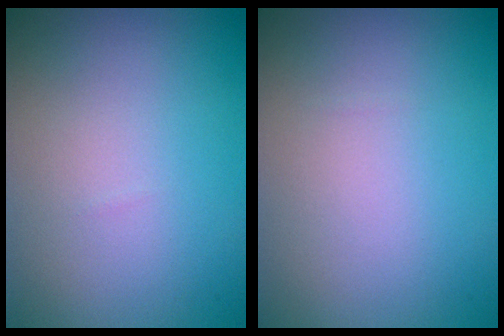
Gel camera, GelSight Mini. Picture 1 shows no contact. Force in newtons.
{"total": 0.0}